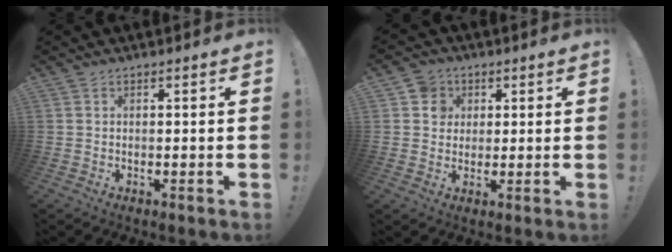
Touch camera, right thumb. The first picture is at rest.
{"total": 6.3, "force": [1.7, 5.8, 1.4], "torque": [-0.019, -0.004, 0.033]}